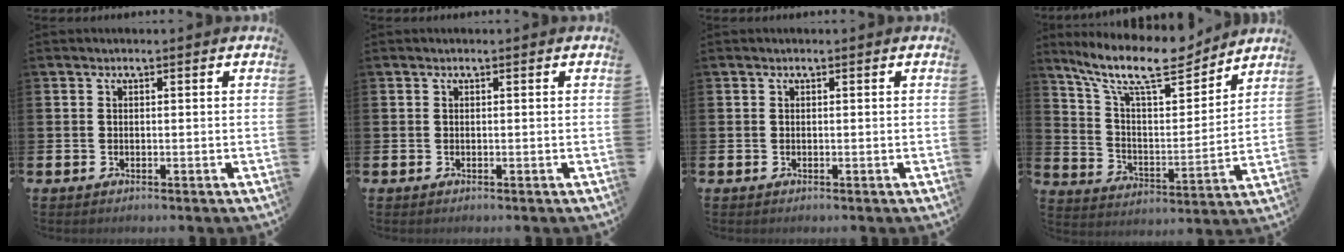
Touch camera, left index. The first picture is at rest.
{"total": 0.0}
{"total": 0.0}
{"total": 12.8, "force": [10.9, 3.2, 6.0], "torque": [-0.147, -0.061, 0.190]}